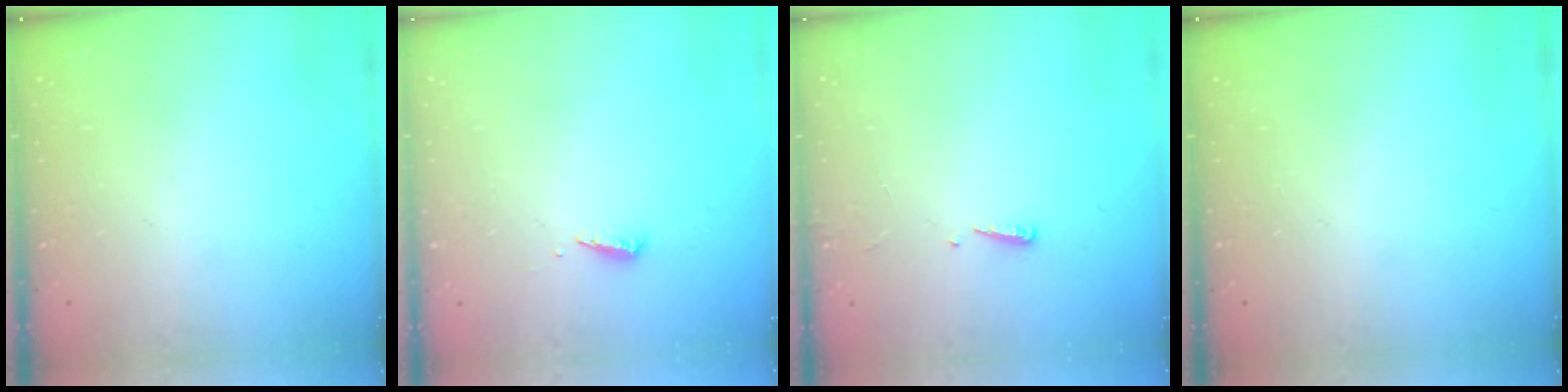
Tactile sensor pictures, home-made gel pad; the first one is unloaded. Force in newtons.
{"total": 2.5, "press": 2.5, "slide": 0.1}
{"total": 2.4, "press": 2.4, "slide": 0.2}
{"total": 0.0}